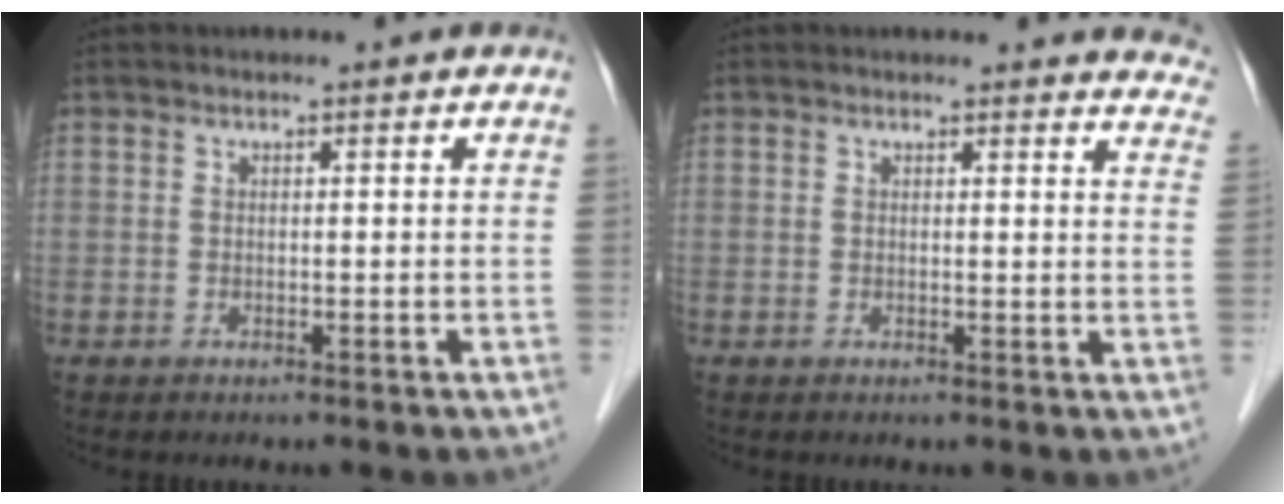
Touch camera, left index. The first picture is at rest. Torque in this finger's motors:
{"motor_torque": [0.38, -0.30, 0.03, -0.01]}